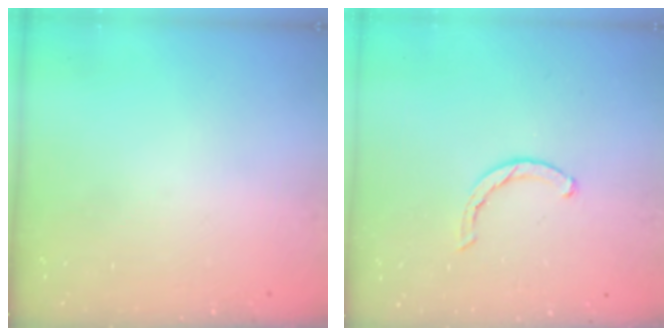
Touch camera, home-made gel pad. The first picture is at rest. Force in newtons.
{"total": 1.8, "press": 1.8, "slide": 0.3}